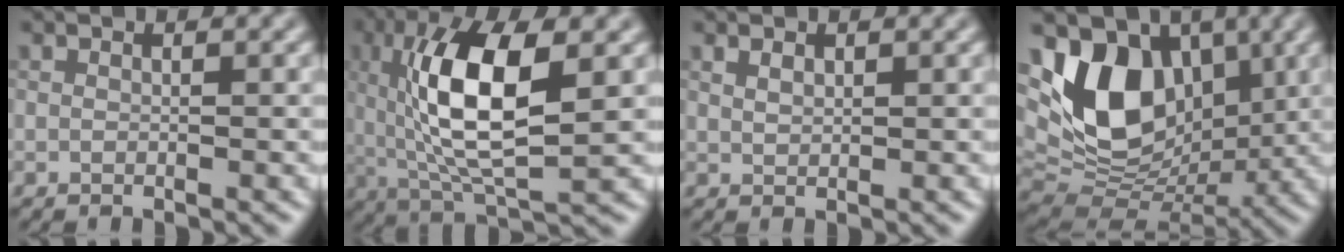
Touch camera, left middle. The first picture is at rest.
{"total": 9.5, "force": [1.0, 3.4, 8.8], "torque": [-0.169, 0.006, 0.028]}
{"total": 0.0}
{"total": 9.6, "force": [1.7, 6.9, 6.5], "torque": [-0.127, -0.004, 0.039]}